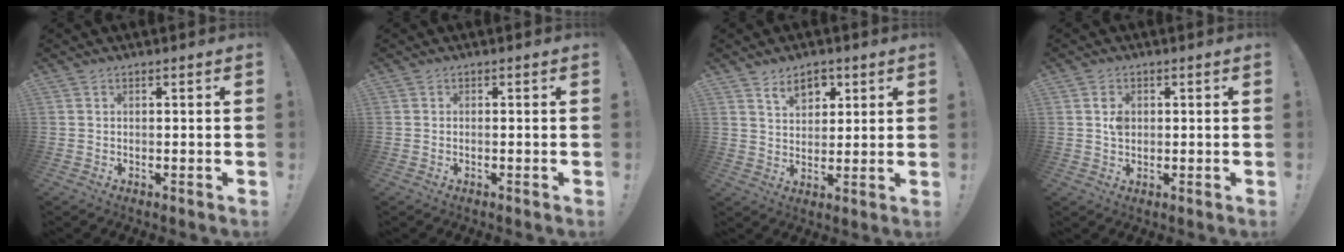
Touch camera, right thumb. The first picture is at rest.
{"total": 0.0}
{"total": 8.0, "force": [4.7, 5.1, 3.9], "torque": [-0.062, -0.014, 0.086]}
{"total": 2.9, "force": [0.5, 2.2, 1.8], "torque": [-0.021, -0.003, 0.005]}